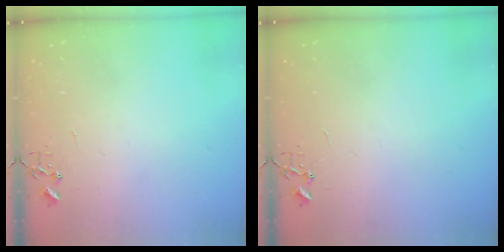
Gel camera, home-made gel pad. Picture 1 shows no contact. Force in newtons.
{"total": 0.0}